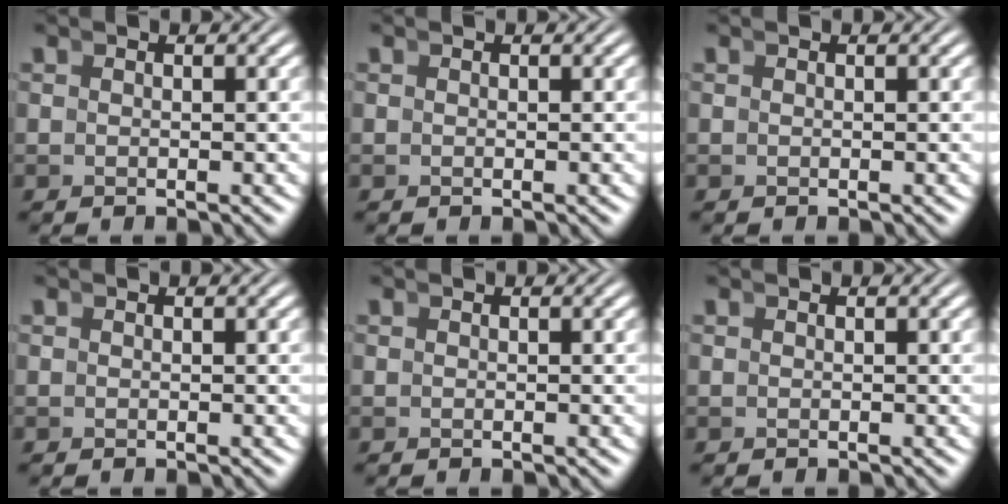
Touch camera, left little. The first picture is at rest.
{"total": 0.0}
{"total": 0.0}
{"total": 0.0}
{"total": 0.0}
{"total": 0.0}